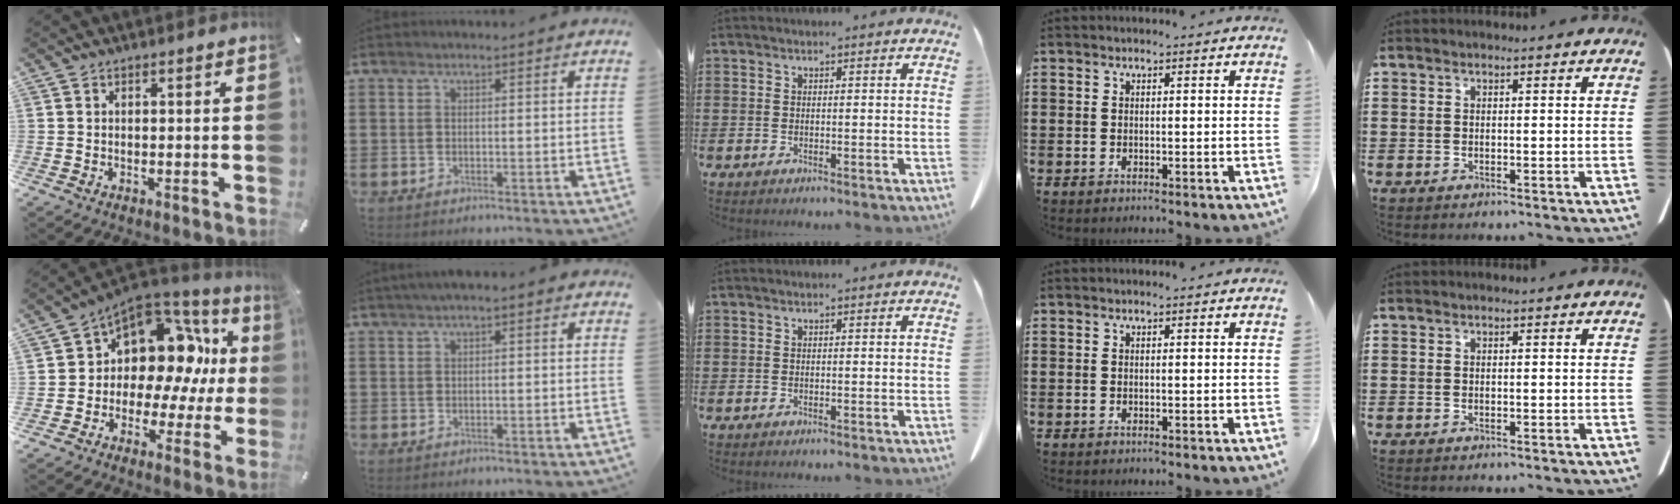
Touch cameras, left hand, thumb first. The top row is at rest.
{"thumb": {"total": 11.7, "force": [3.3, 9.3, 6.2], "torque": [-0.101, -0.043, 0.057]}, "index": {"total": 1.2, "force": [-0.3, 0.6, 1.0], "torque": [-0.019, 0.003, -0.008]}}